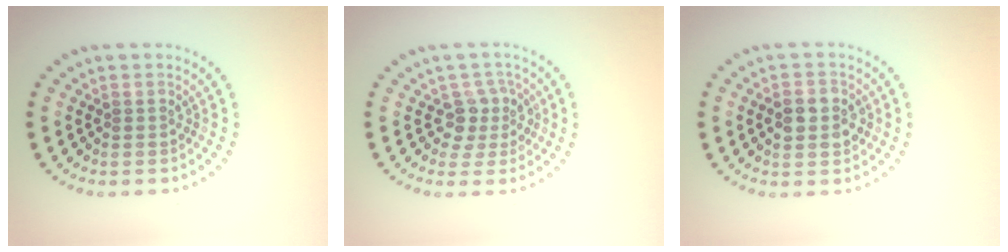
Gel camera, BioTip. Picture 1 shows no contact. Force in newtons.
{"total": 2.5, "press": 2.1, "slide": 1.5}
{"total": 2.7, "press": 2.7, "slide": 0.3}